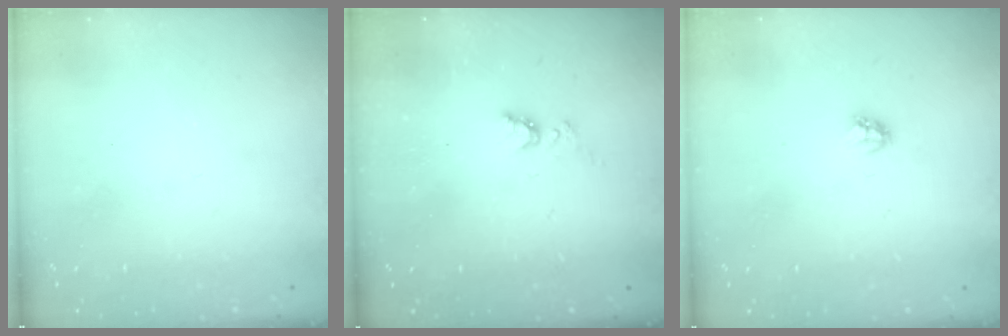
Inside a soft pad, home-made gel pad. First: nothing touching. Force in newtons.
{"total": 4.4, "press": 4.4, "slide": 0.6}
{"total": 2.8, "press": 2.8, "slide": 0.3}